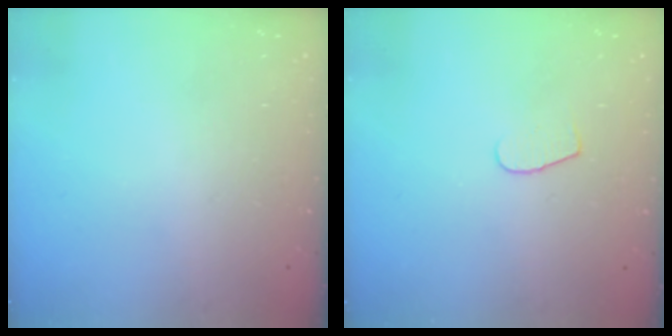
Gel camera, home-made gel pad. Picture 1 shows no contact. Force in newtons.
{"total": 4.6, "press": 4.5, "slide": 0.4}